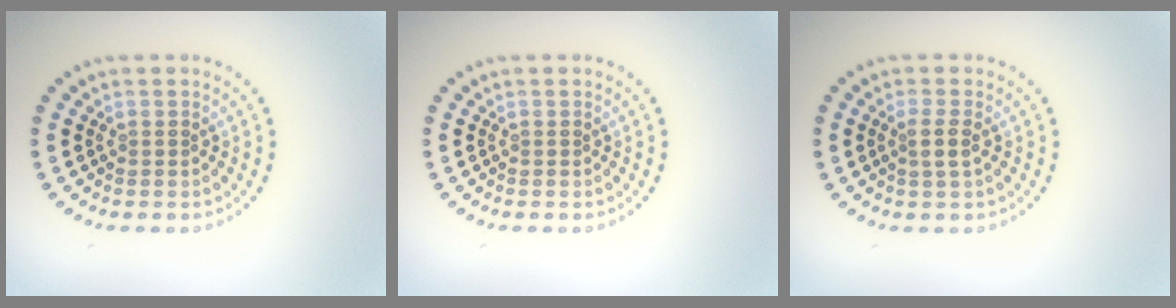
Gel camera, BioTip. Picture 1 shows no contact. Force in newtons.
{"total": 0.0}
{"total": 1.4, "press": 1.2, "slide": 0.8}